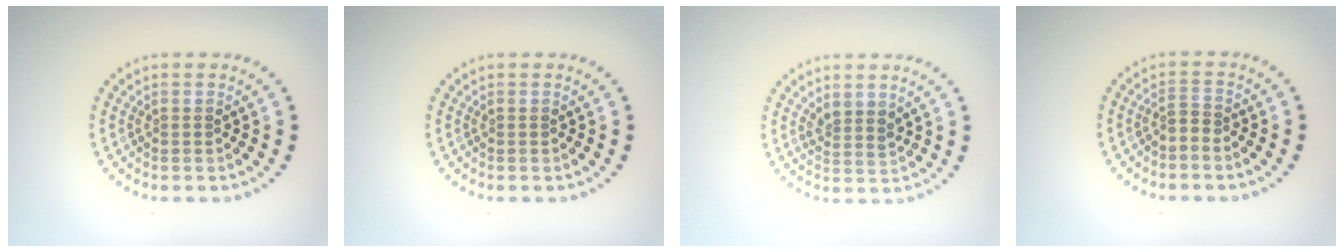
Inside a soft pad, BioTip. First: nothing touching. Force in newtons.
{"total": 0.0}
{"total": 1.8, "press": 1.5, "slide": 1.1}
{"total": 1.2, "press": 0.6, "slide": 1.0}